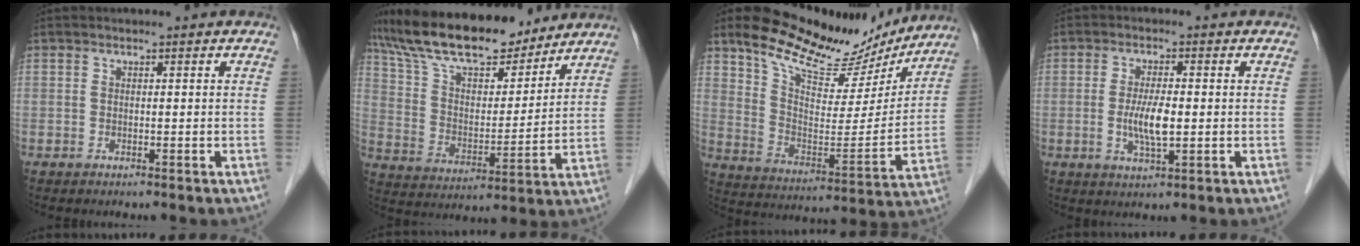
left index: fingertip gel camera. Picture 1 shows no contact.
{"total": 19.5, "force": [16.3, 5.3, 9.4], "torque": [-0.171, 0.022, 0.283]}
{"total": 19.1, "force": [16.8, 5.5, 7.4], "torque": [-0.122, -0.021, 0.256]}
{"total": 5.1, "force": [-0.7, 1.1, 4.9], "torque": [-0.103, -0.012, -0.013]}